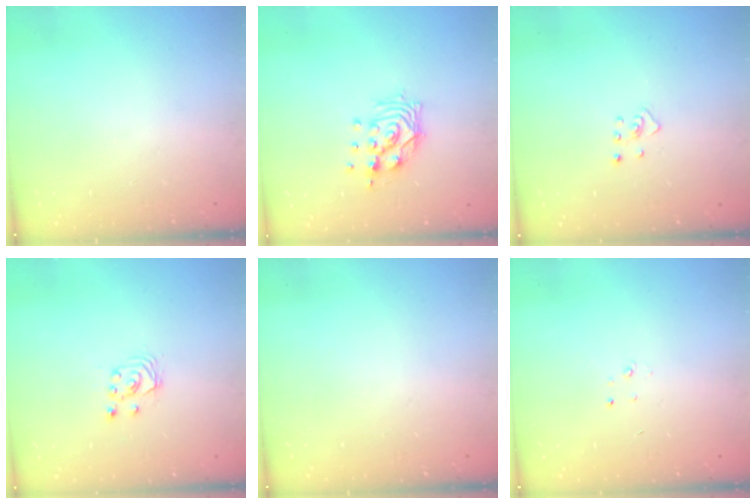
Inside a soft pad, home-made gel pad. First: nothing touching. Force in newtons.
{"total": 10.7, "press": 10.6, "slide": 1.1}
{"total": 2.4, "press": 2.3, "slide": 0.4}
{"total": 2.5, "press": 2.5, "slide": 0.3}
{"total": 0.0}
{"total": 2.3, "press": 2.3, "slide": 0.3}